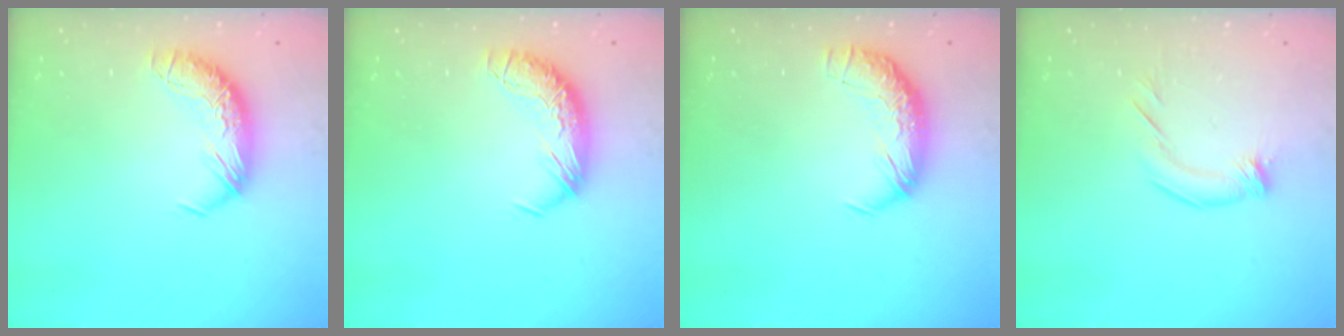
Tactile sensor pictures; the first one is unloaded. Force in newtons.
{"total": 0.0}
{"total": 2.3, "press": 1.0, "slide": 2.1}
{"total": 2.4, "press": 2.3, "slide": 0.9}